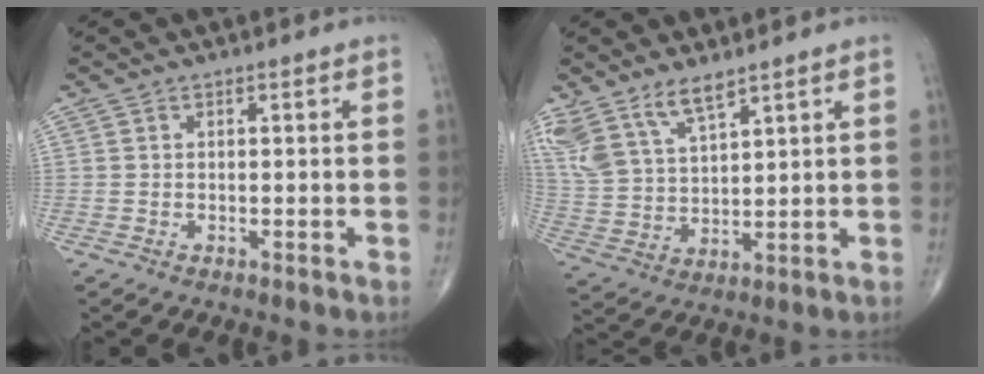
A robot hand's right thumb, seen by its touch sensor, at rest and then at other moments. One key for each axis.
{"total": 10.5, "fx": 7.5, "fy": 4.0, "fz": 6.1, "tx": -0.121, "ty": -0.024, "tz": 0.165}